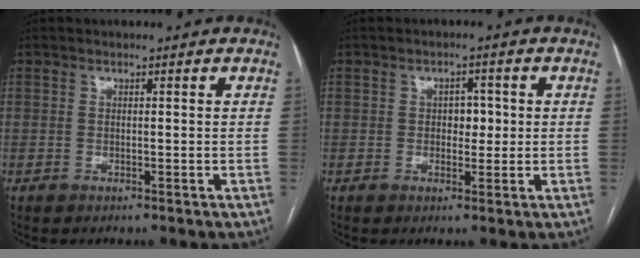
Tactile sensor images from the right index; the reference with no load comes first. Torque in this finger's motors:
{"motor_torque": [0.43, -0.05, 0.23, 0.04]}